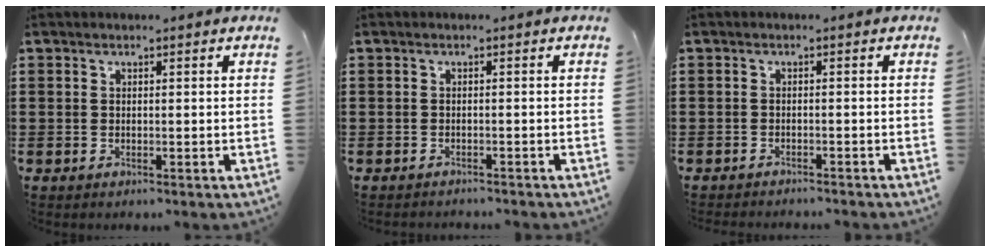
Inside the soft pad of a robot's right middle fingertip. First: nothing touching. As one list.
[{"total": 0.7, "force": [-0.7, 0.0, 0.0], "torque": [-0.003, 0.000, -0.015]}, {"total": 1.0, "force": [-1.0, -0.1, 0.0], "torque": [-0.004, -0.001, -0.020]}]